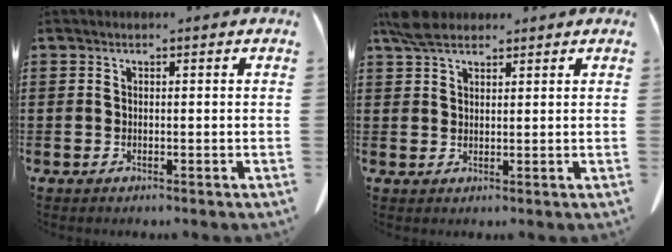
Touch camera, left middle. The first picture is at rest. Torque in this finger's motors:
{"motor_torque": [0.66, 0.60, 0.09, 0.03]}